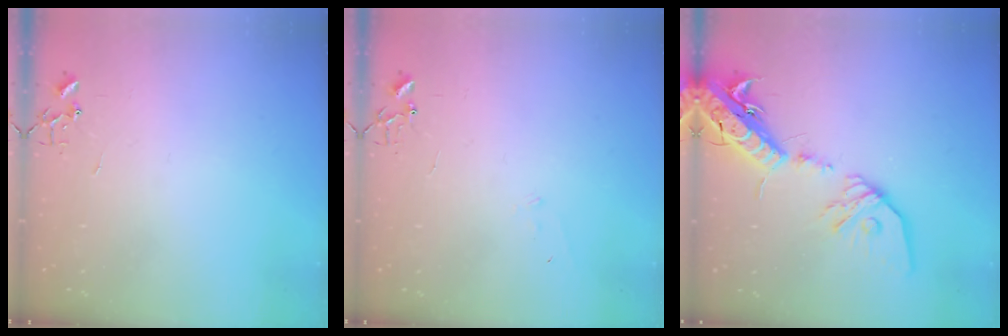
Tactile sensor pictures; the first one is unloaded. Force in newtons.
{"total": 5.6, "press": 5.6, "slide": 0.7}
{"total": 21.0, "press": 20.6, "slide": 4.1}